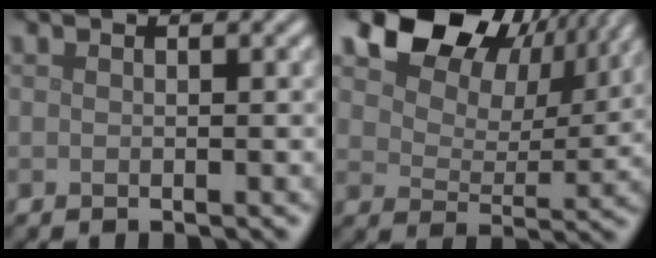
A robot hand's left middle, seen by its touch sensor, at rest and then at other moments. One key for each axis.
{"total": 11.1, "fx": 6.9, "fy": 6.6, "fz": 5.8, "tx": -0.104, "ty": 0.003, "tz": 0.118}